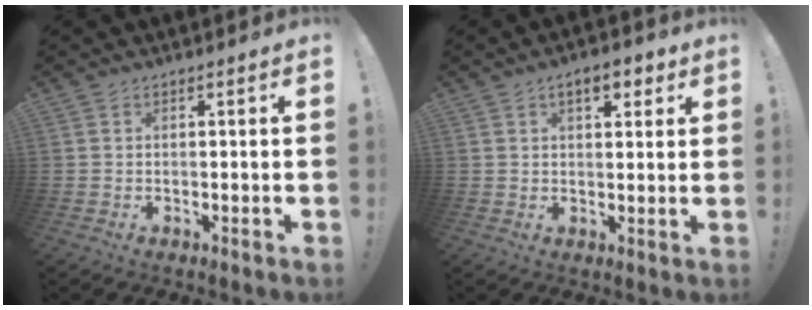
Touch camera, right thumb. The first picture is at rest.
{"total": 6.2, "force": [3.4, 2.8, 4.4], "torque": [-0.051, -0.008, 0.053]}